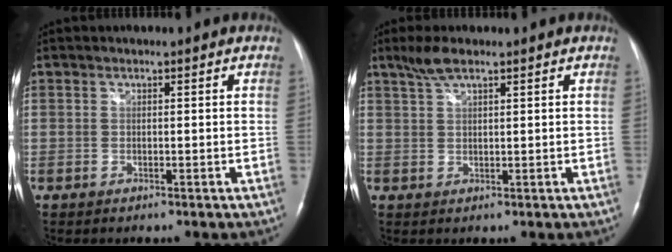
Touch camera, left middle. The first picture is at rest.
{"total": 3.5, "force": [2.6, 0.7, 2.3], "torque": [-0.053, 0.009, 0.055]}